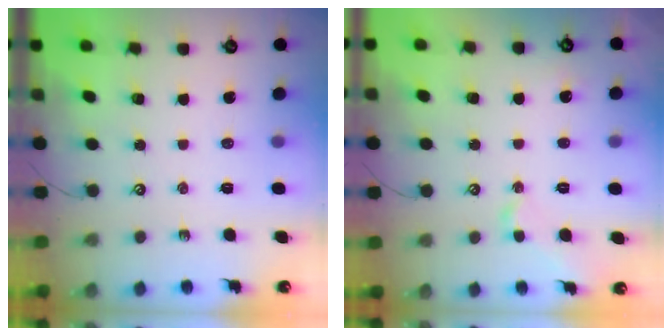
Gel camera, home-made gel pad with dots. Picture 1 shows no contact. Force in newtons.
{"total": 1.0, "press": 0.7, "slide": 0.7}